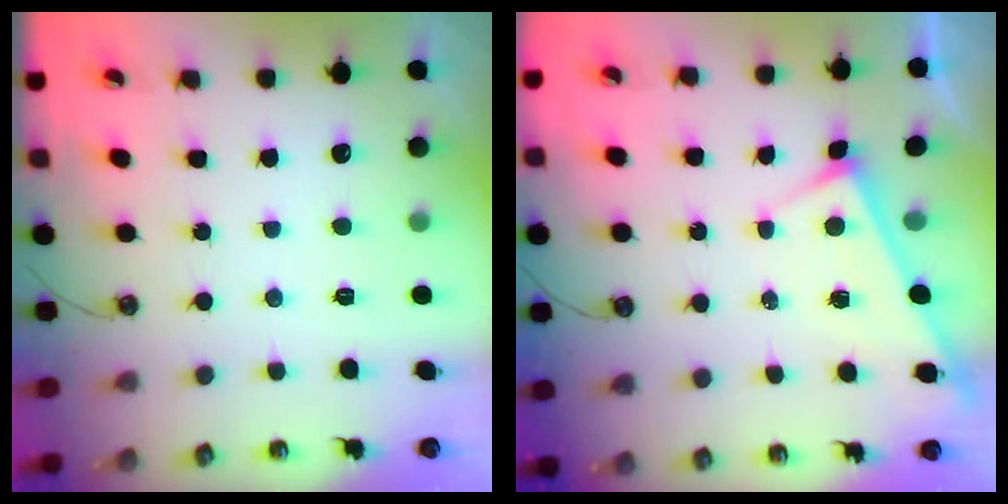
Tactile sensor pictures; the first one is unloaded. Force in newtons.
{"total": 3.0, "press": 3.0, "slide": 0.2}